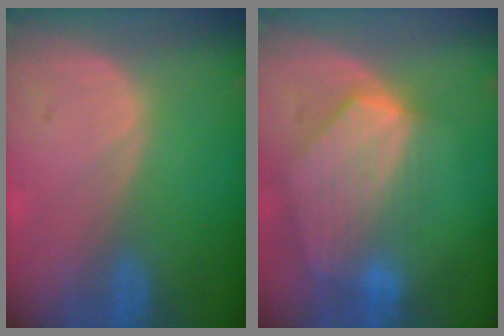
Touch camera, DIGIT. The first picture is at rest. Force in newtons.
{"total": 9.2, "press": 8.1, "slide": 4.4}